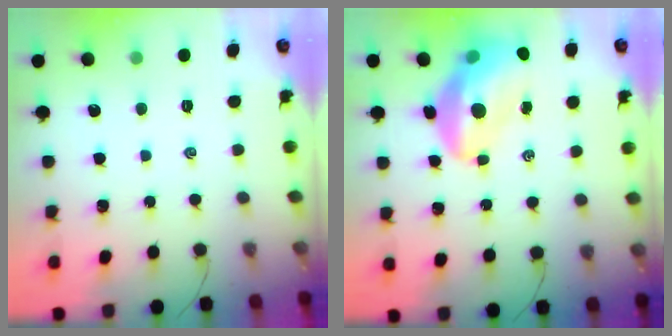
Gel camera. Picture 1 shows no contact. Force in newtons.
{"total": 14.6, "press": 14.0, "slide": 4.0}